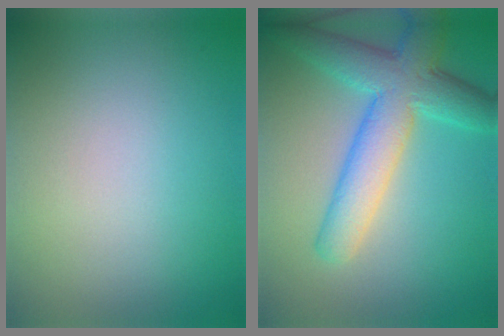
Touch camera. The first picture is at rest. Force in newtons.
{"total": 7.1, "press": 7.1, "slide": 0.1}